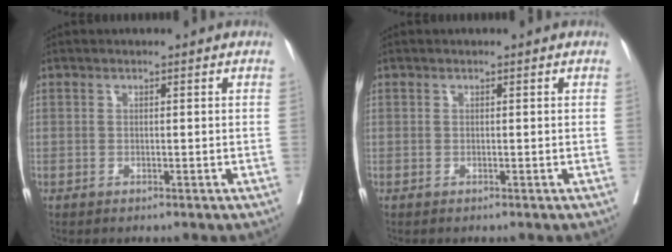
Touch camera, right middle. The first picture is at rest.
{"total": 0.0}